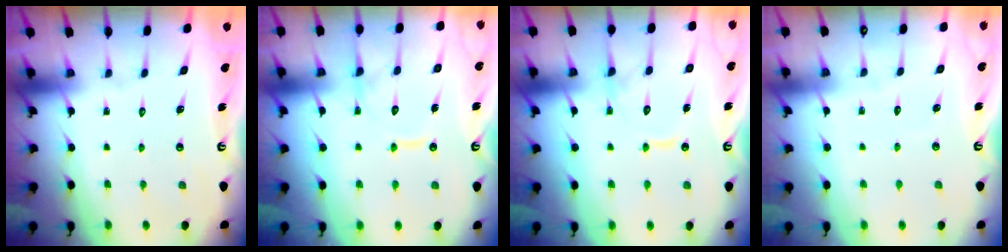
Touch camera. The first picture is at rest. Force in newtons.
{"total": 12.2, "press": 12.2, "slide": 1.1}
{"total": 11.7, "press": 11.7, "slide": 1.0}
{"total": 2.8, "press": 2.8, "slide": 0.2}